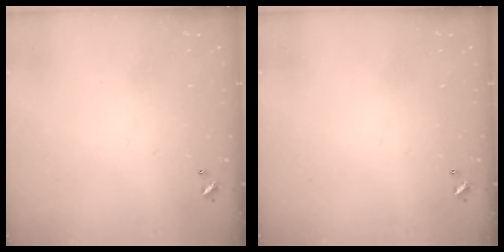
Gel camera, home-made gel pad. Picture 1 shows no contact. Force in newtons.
{"total": 0.0}